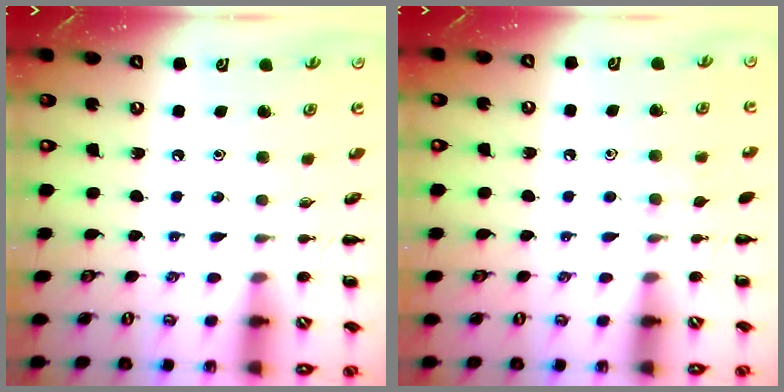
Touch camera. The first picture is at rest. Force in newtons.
{"total": 6.6, "press": 6.3, "slide": 1.9}